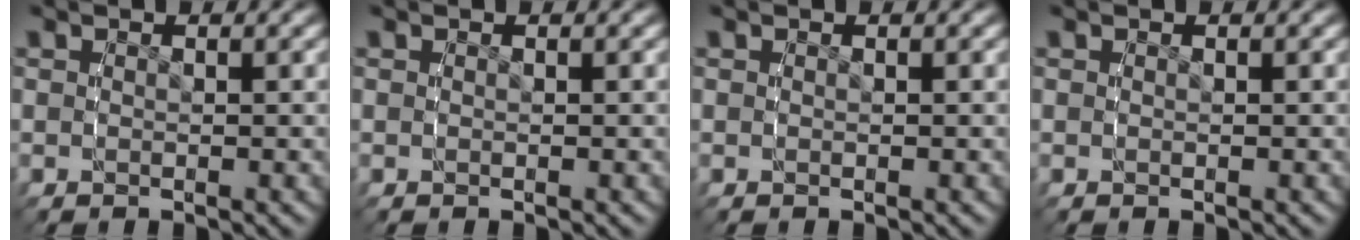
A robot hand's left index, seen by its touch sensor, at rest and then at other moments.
{"total": 0.0}
{"total": 0.0}
{"total": 0.0}